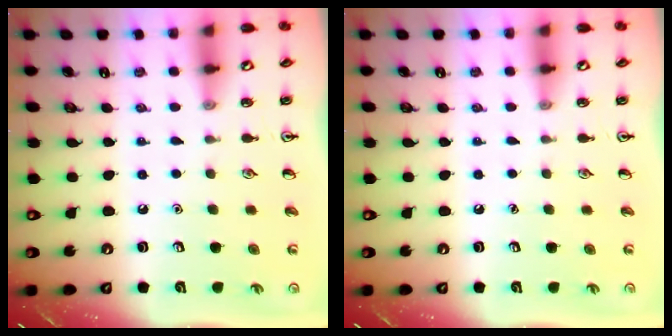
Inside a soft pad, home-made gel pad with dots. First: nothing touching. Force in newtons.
{"total": 0.0}